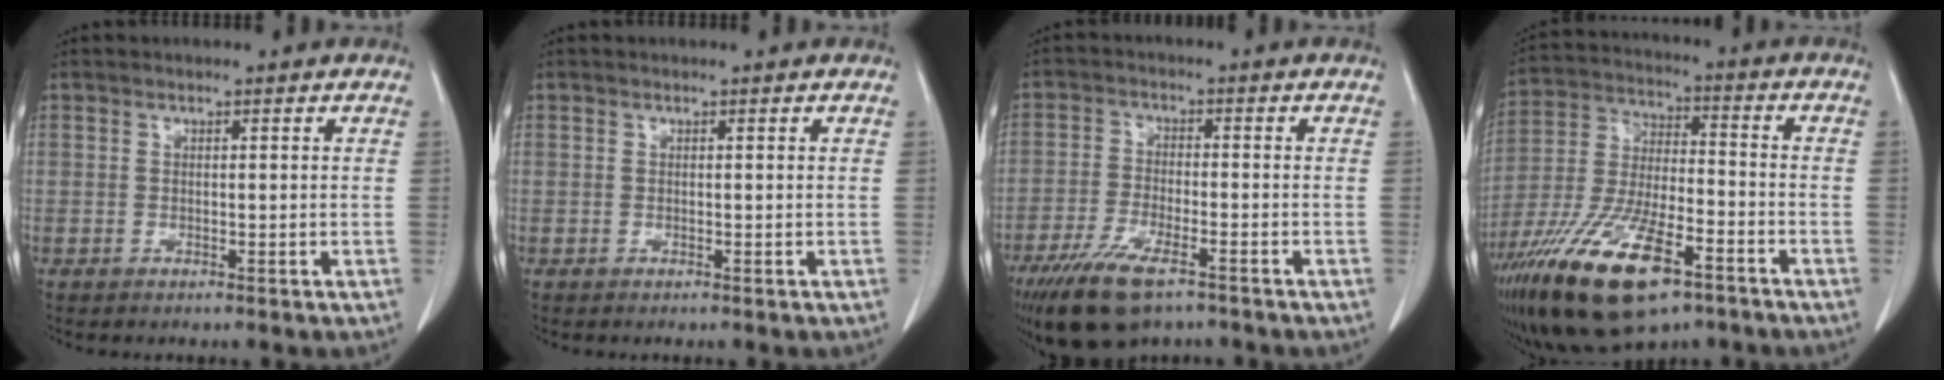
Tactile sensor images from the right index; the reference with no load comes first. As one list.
[{"total": 0.0}, {"total": 10.6, "force": [-7.2, 3.3, 7.0], "torque": [-0.133, -0.020, -0.127]}, {"total": 18.6, "force": [-10.8, 5.9, 14.0], "torque": [-0.299, -0.025, -0.194]}]